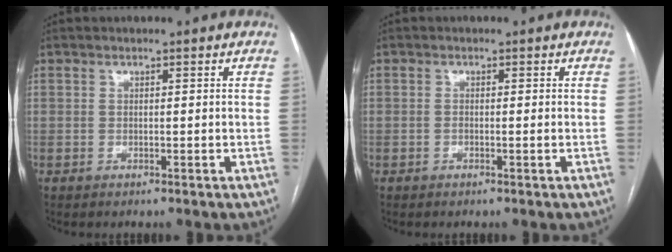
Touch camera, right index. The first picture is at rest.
{"total": 0.9, "force": [-0.2, 0.1, 0.9], "torque": [-0.014, 0.001, -0.003]}